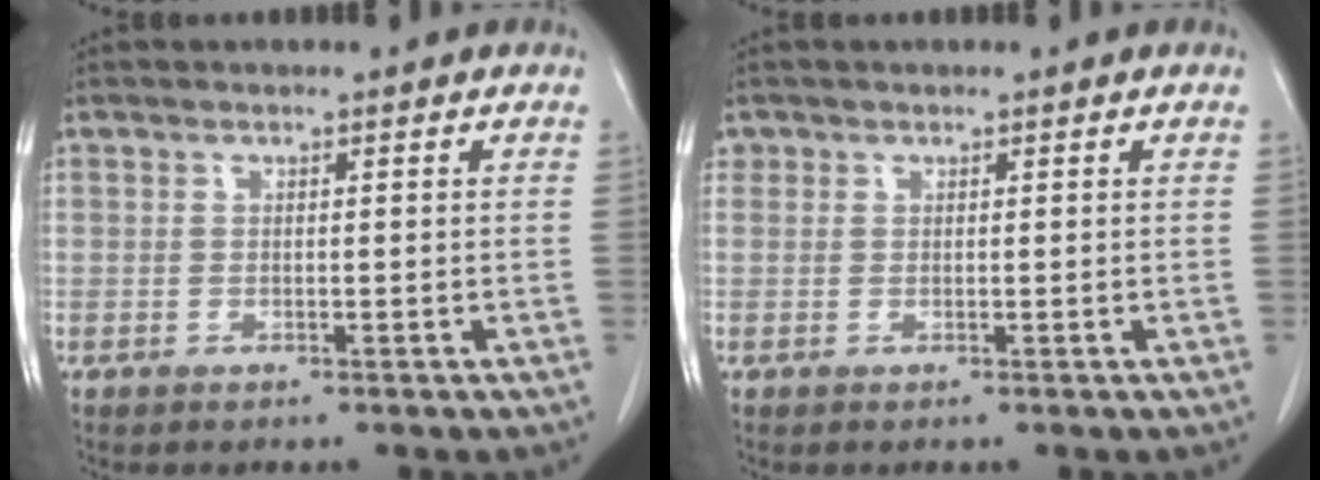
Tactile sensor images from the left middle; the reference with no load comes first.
{"total": 0.7, "force": [0.4, 0.6, 0.0], "torque": [0.006, 0.005, 0.006]}